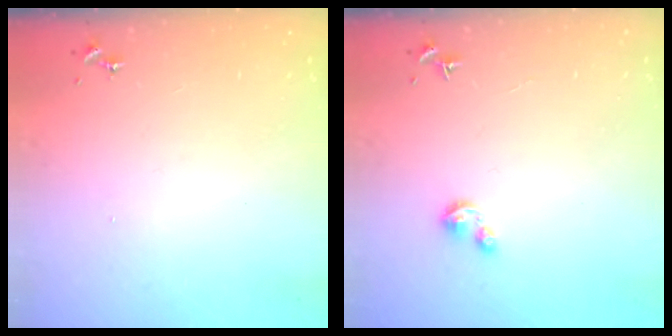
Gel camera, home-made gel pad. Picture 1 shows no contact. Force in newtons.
{"total": 2.7, "press": 2.7, "slide": 0.3}